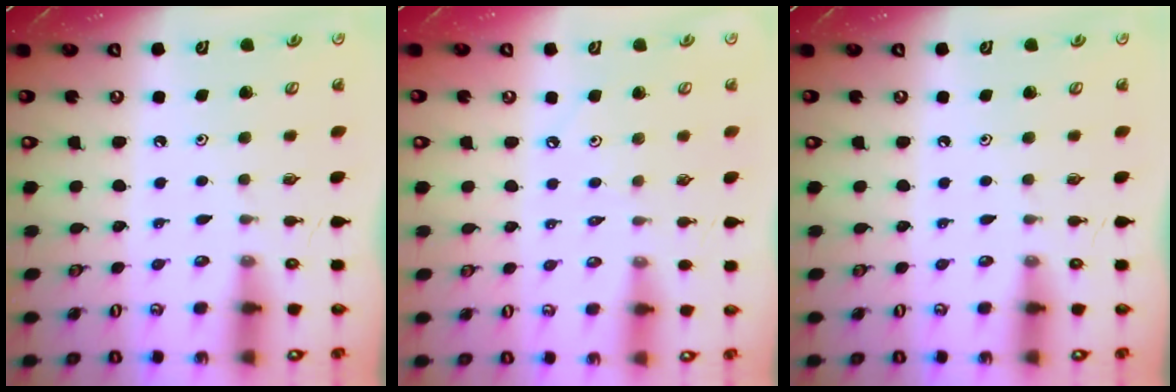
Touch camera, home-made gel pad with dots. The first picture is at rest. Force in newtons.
{"total": 2.0, "press": 1.9, "slide": 0.4}
{"total": 0.0}